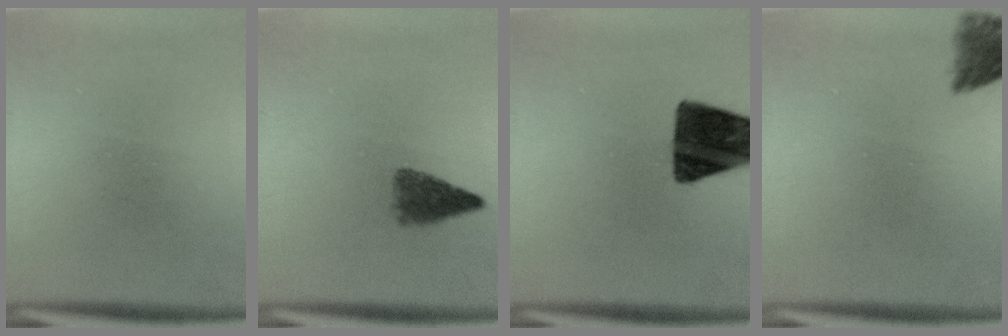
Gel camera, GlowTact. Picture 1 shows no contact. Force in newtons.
{"total": 3.4}
{"total": 14.3}
{"total": 4.6}